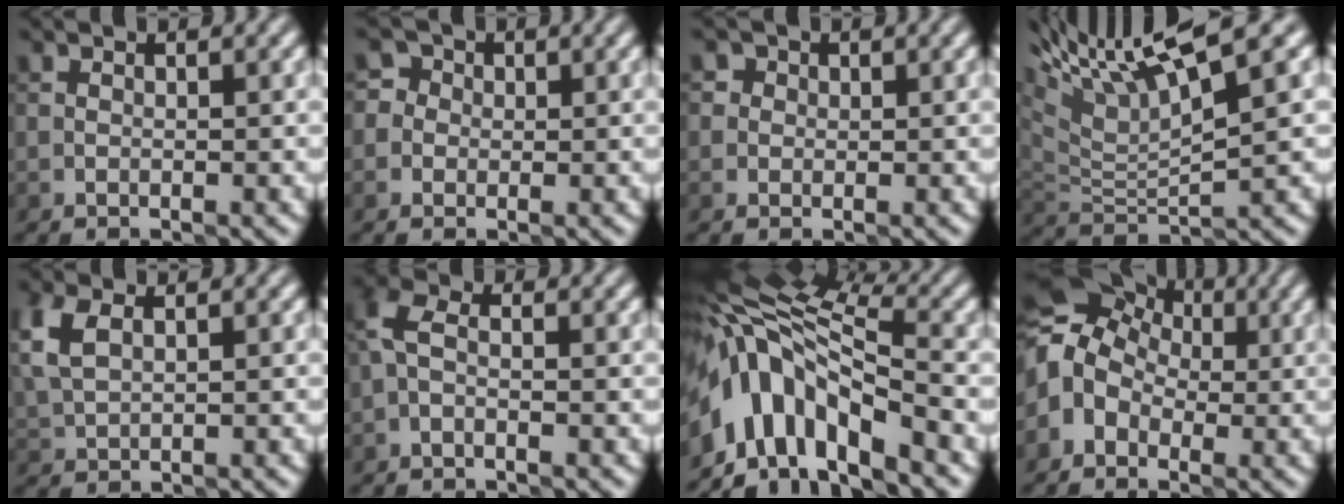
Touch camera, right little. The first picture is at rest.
{"total": 2.7, "force": [0.3, 2.6, 0.7], "torque": [0.015, 0.016, -0.020]}
{"total": 2.4, "force": [1.0, 2.0, 0.7], "torque": [0.016, 0.017, -0.010]}
{"total": 9.3, "force": [5.8, 2.0, 6.9], "torque": [-0.139, 0.025, 0.109]}
{"total": 3.8, "force": [1.5, 2.4, 2.6], "torque": [-0.072, 0.012, 0.033]}
{"total": 2.7, "force": [-0.3, 1.7, 2.0], "torque": [-0.051, 0.012, -0.017]}
{"total": 10.9, "force": [-4.4, 4.9, 8.7], "torque": [-0.152, 0.015, -0.078]}
{"total": 7.4, "force": [0.3, 6.0, 4.4], "torque": [-0.077, 0.025, -0.009]}